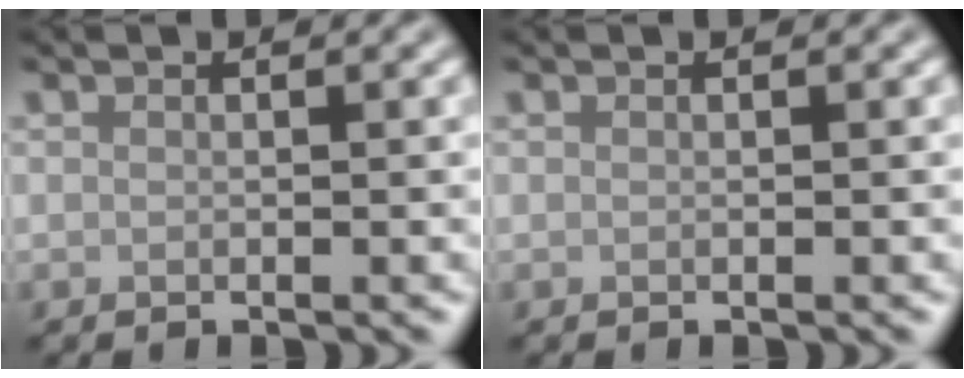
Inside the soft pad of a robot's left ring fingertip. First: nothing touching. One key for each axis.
{"total": 0.0}